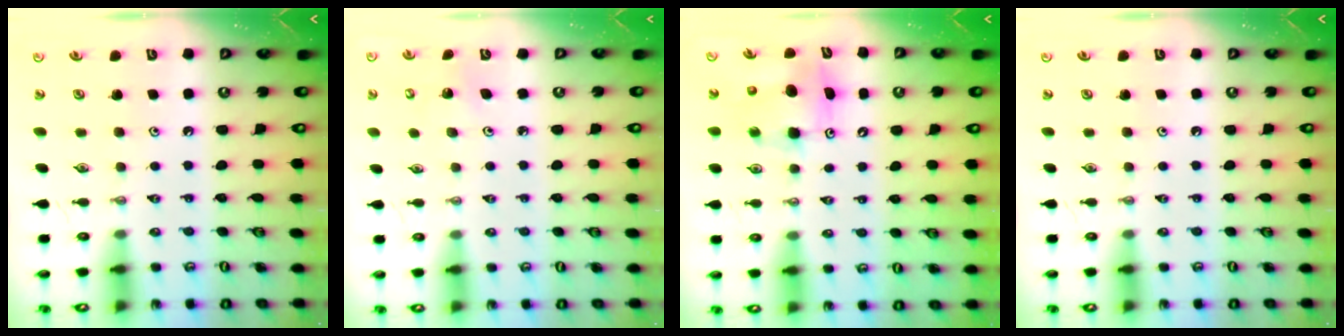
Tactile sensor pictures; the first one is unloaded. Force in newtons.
{"total": 2.0, "press": 2.0, "slide": 0.2}
{"total": 7.9, "press": 7.6, "slide": 2.3}
{"total": 0.0}